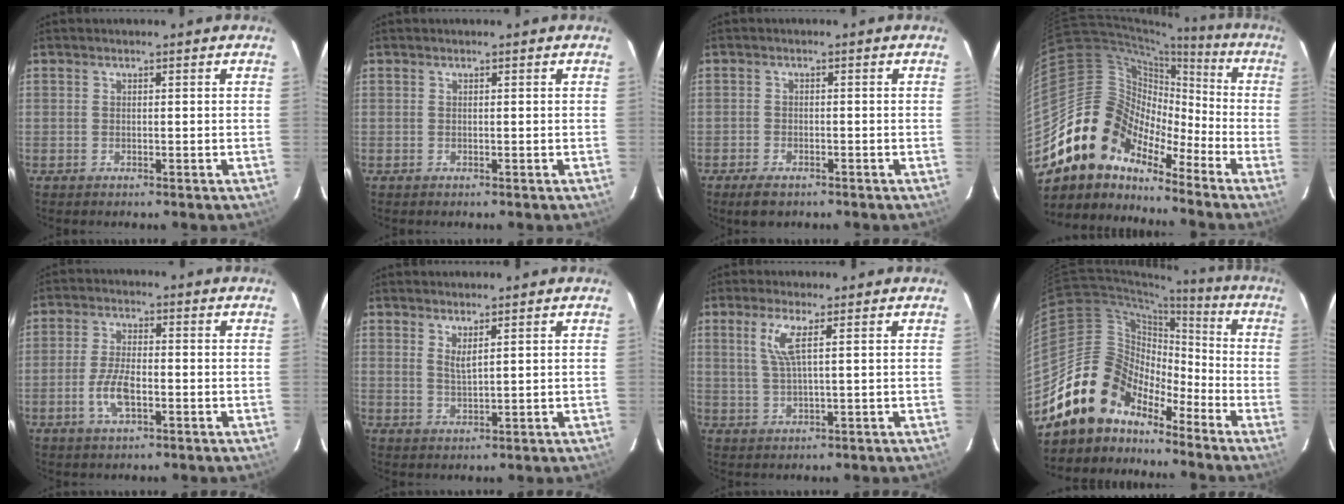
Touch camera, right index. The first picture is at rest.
{"total": 0.0}
{"total": 3.9, "force": [-2.9, 1.9, 1.8], "torque": [-0.049, -0.011, -0.049]}
{"total": 13.4, "force": [-10.2, 8.1, 3.2], "torque": [-0.062, 0.038, -0.209]}
{"total": 6.3, "force": [-2.3, 2.3, 5.4], "torque": [-0.114, 0.000, -0.044]}
{"total": 2.3, "force": [1.5, 0.2, 1.7], "torque": [-0.032, -0.005, 0.025]}
{"total": 4.3, "force": [1.7, 0.0, 3.9], "torque": [-0.082, -0.002, 0.037]}
{"total": 14.5, "force": [-11.5, 8.0, 3.8], "torque": [-0.075, 0.034, -0.215]}